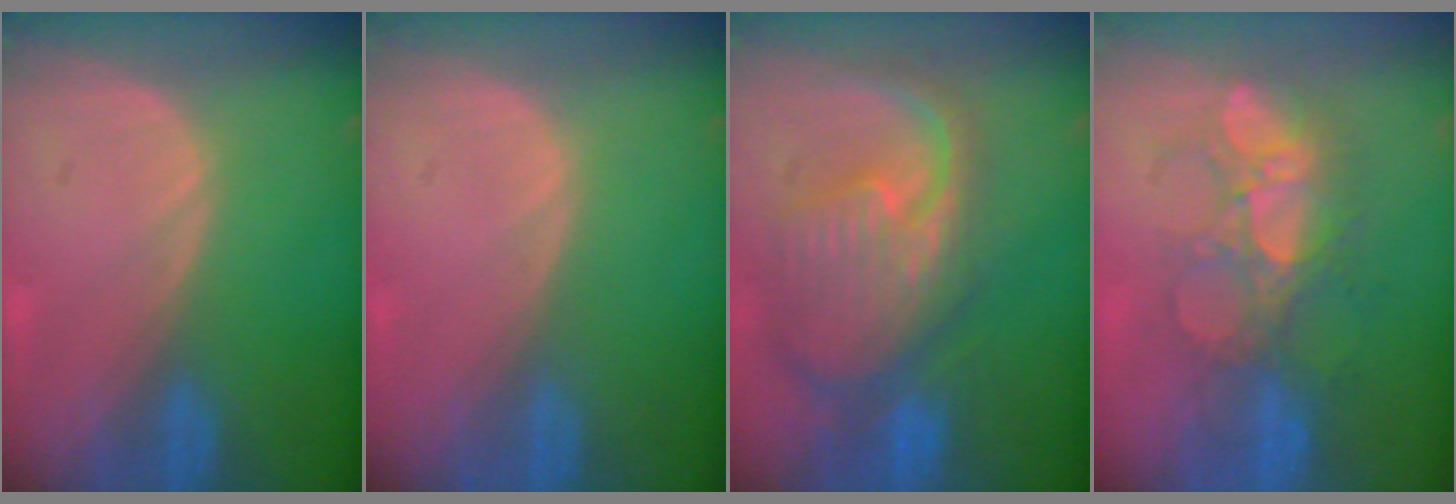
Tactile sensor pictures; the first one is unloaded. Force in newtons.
{"total": 0.0}
{"total": 11.9, "press": 10.4, "slide": 5.9}
{"total": 7.7, "press": 7.6, "slide": 1.4}